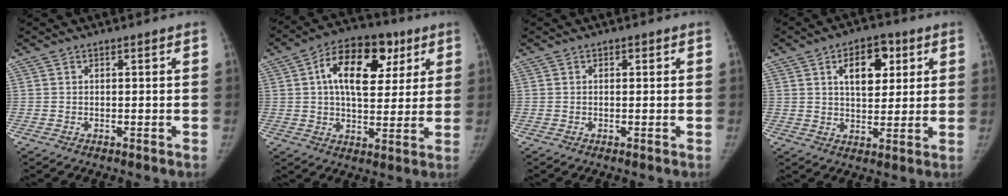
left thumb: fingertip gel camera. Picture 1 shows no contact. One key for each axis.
{"total": 16.5, "fx": 5.5, "fy": 9.8, "fz": 12.0, "tx": -0.150, "ty": 0.005, "tz": 0.081}
{"total": 0.5, "fx": 0.1, "fy": 0.4, "fz": 0.2, "tx": 0.004, "ty": 0.001, "tz": 0.000}
{"total": 9.7, "fx": 3.6, "fy": 5.7, "fz": 6.9, "tx": -0.064, "ty": -0.009, "tz": 0.053}